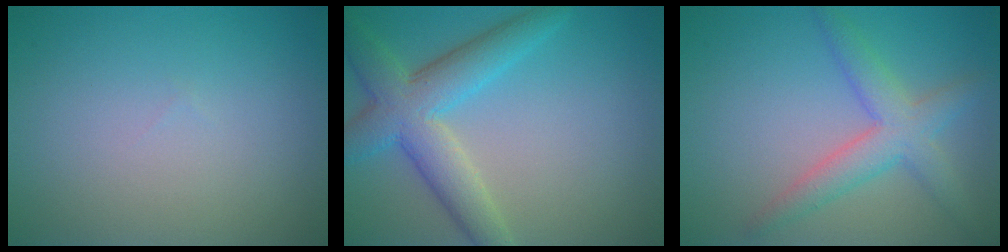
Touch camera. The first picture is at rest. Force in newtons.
{"total": 6.2, "press": 6.2, "slide": 0.5}
{"total": 3.9, "press": 3.9, "slide": 0.2}